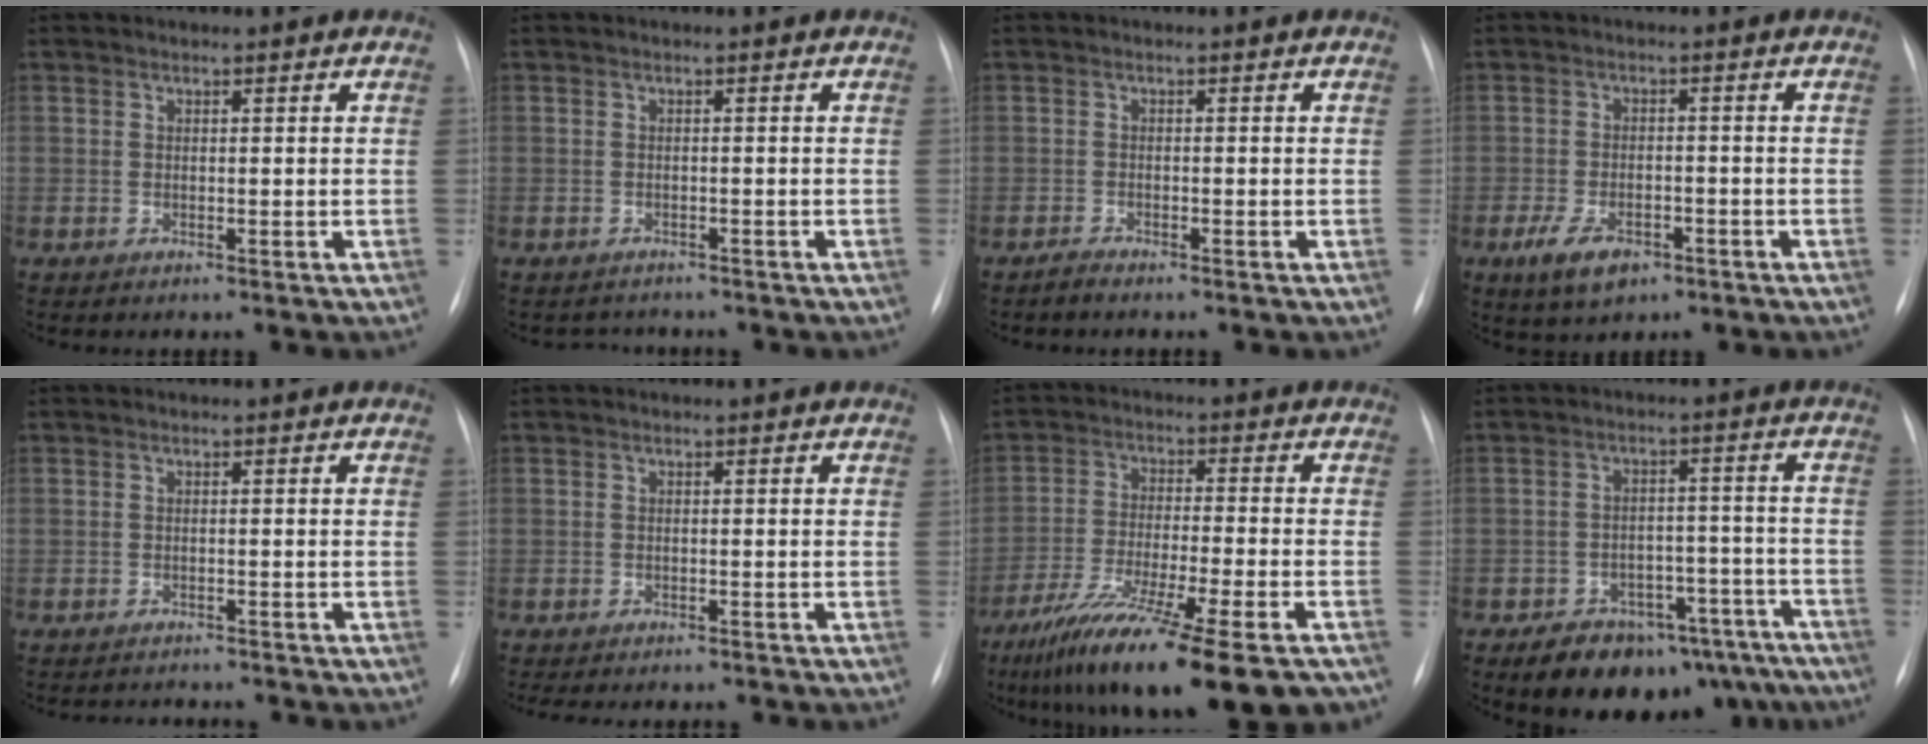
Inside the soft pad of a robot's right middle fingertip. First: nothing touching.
{"total": 1.6, "force": [-1.3, 0.6, -0.6], "torque": [0.007, -0.002, -0.020]}
{"total": 1.2, "force": [-1.1, 0.1, 0.4], "torque": [-0.014, -0.002, -0.020]}
{"total": 5.6, "force": [-3.0, 2.9, 3.7], "torque": [-0.079, -0.004, -0.048]}
{"total": 2.7, "force": [-2.7, 0.3, 0.1], "torque": [0.001, -0.007, -0.036]}
{"total": 7.7, "force": [-6.7, 2.1, 3.2], "torque": [-0.040, 0.001, -0.086]}
{"total": 20.3, "force": [-14.3, 2.0, 14.2], "torque": [-0.210, -0.046, -0.233]}
{"total": 15.7, "force": [-12.3, 7.9, 5.8], "torque": [-0.048, 0.035, -0.155]}